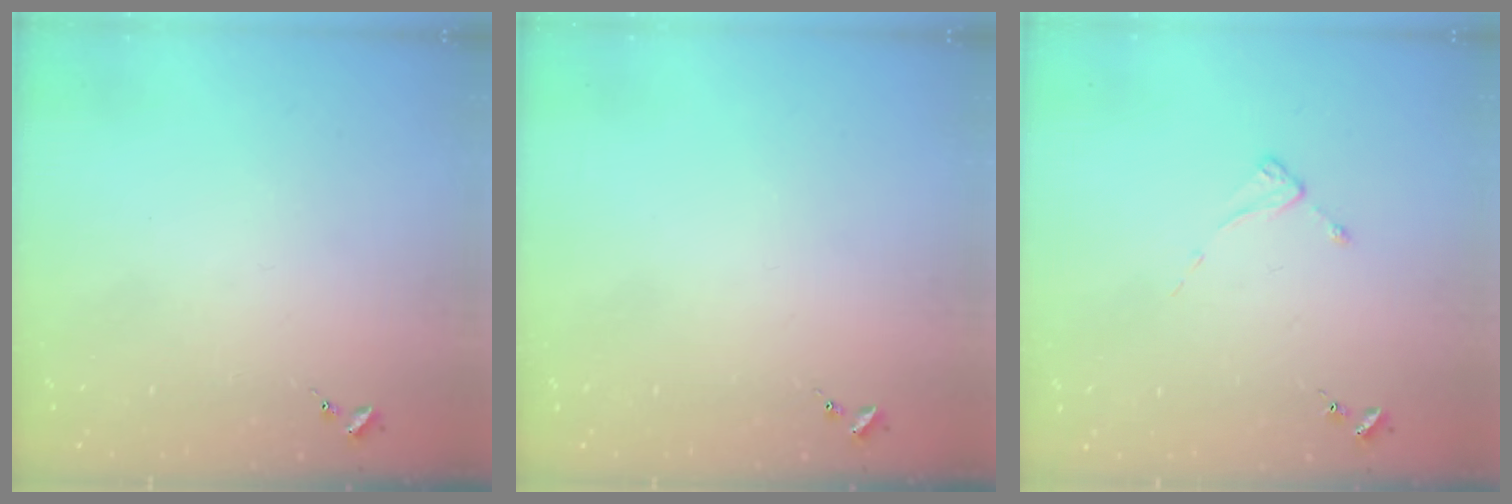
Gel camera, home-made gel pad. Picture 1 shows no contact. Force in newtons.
{"total": 0.0}
{"total": 2.4, "press": 2.4, "slide": 0.3}